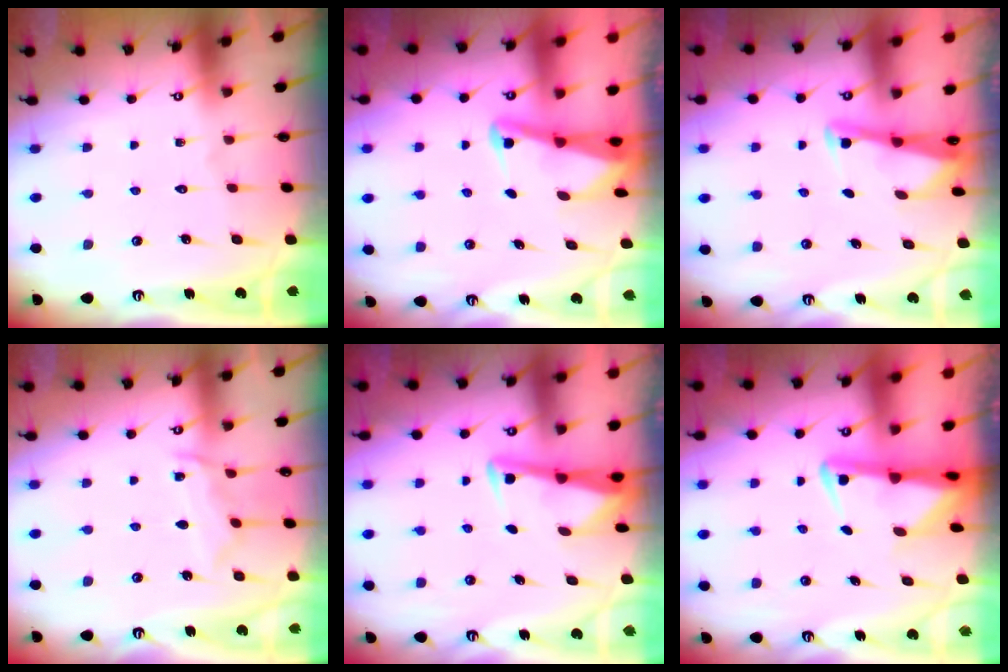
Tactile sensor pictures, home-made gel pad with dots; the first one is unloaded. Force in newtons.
{"total": 2.7, "press": 2.6, "slide": 0.6}
{"total": 2.5, "press": 2.5, "slide": 0.1}
{"total": 7.8, "press": 7.7, "slide": 0.9}
{"total": 3.1, "press": 3.1, "slide": 0.3}
{"total": 3.5, "press": 3.4, "slide": 0.7}